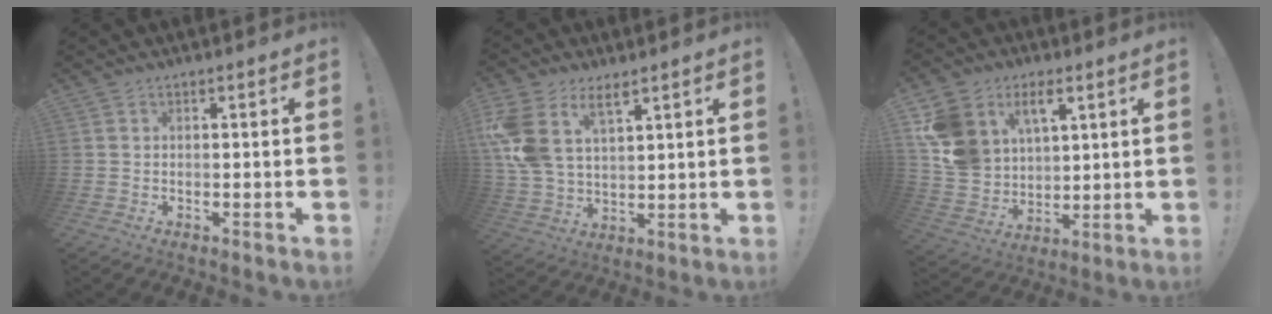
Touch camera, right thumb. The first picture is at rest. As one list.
[{"total": 13.2, "force": [7.2, 8.0, 7.7], "torque": [-0.174, -0.031, 0.140]}, {"total": 14.2, "force": [6.9, 10.5, 6.7], "torque": [-0.134, -0.035, 0.137]}]